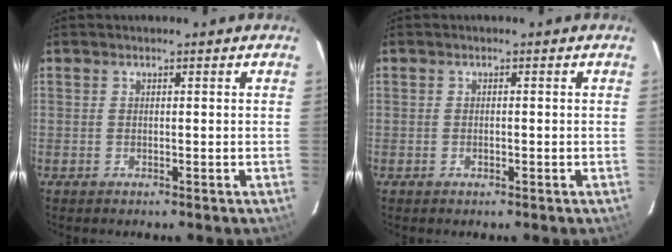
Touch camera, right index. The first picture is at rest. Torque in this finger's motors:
{"motor_torque": [-0.12, 0.05, -0.05, -0.02]}